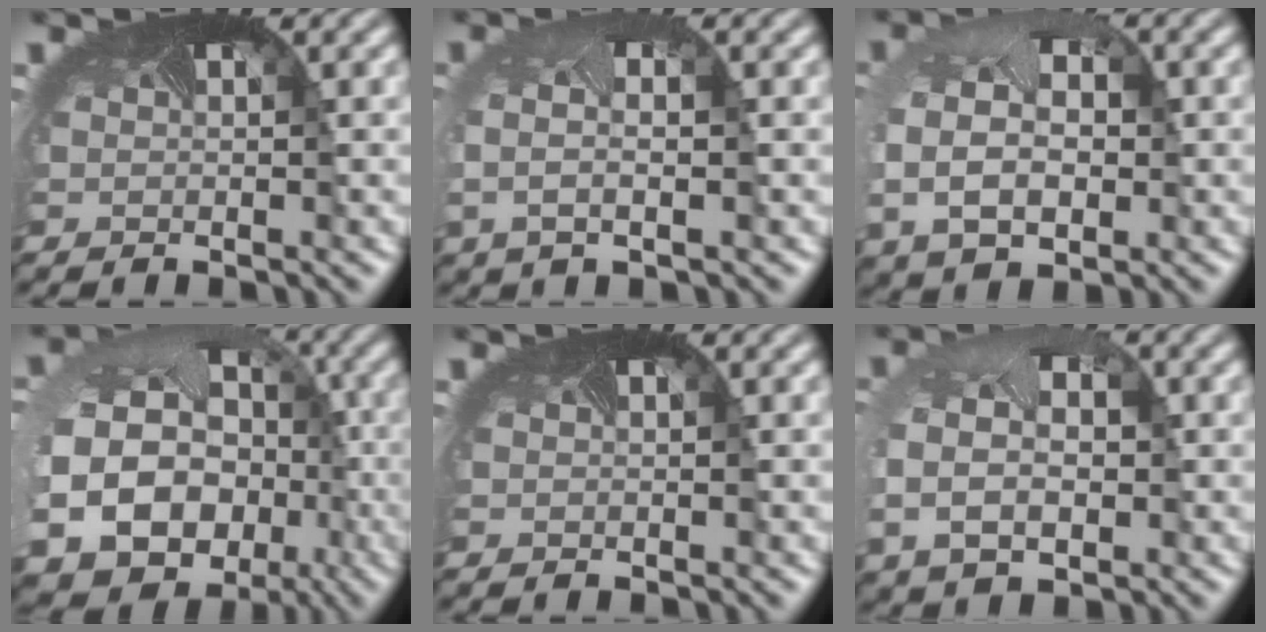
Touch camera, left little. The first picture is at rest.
{"total": 2.7, "force": [0.0, 1.2, 2.4], "torque": [-0.074, -0.006, 0.001]}
{"total": 7.6, "force": [0.2, 5.4, 5.4], "torque": [-0.123, -0.016, 0.019]}
{"total": 22.7, "force": [-5.9, 20.0, 9.0], "torque": [-0.209, -0.065, -0.105]}
{"total": 0.0}
{"total": 7.1, "force": [0.2, 5.2, 4.8], "torque": [-0.109, -0.016, 0.025]}